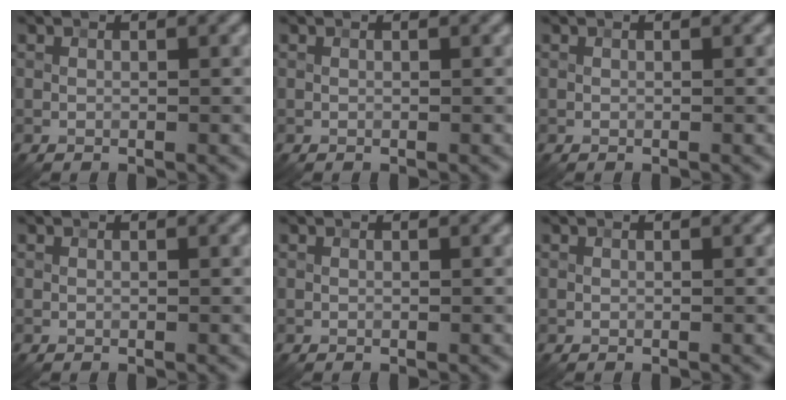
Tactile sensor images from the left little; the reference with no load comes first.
{"total": 0.0}
{"total": 0.0}
{"total": 0.0}
{"total": 0.0}
{"total": 0.0}